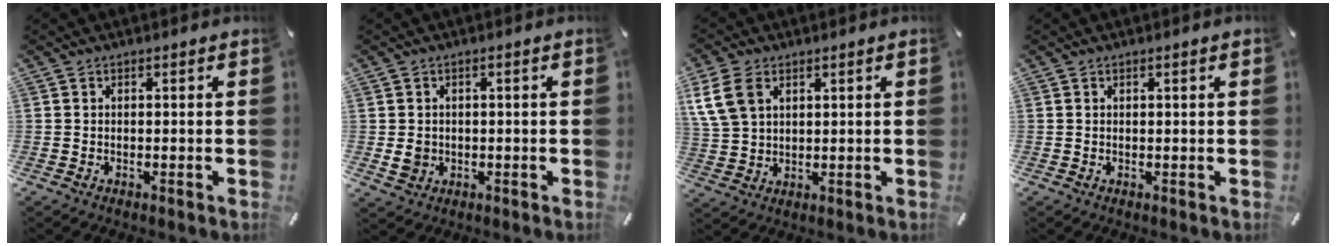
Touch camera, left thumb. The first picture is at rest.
{"total": 2.8, "force": [-0.3, 2.6, 1.0], "torque": [-0.019, -0.002, -0.008]}
{"total": 7.6, "force": [3.4, 5.5, 3.9], "torque": [-0.110, 0.006, 0.066]}
{"total": 0.8, "force": [0.3, 0.1, 0.8], "torque": [-0.014, 0.000, 0.004]}